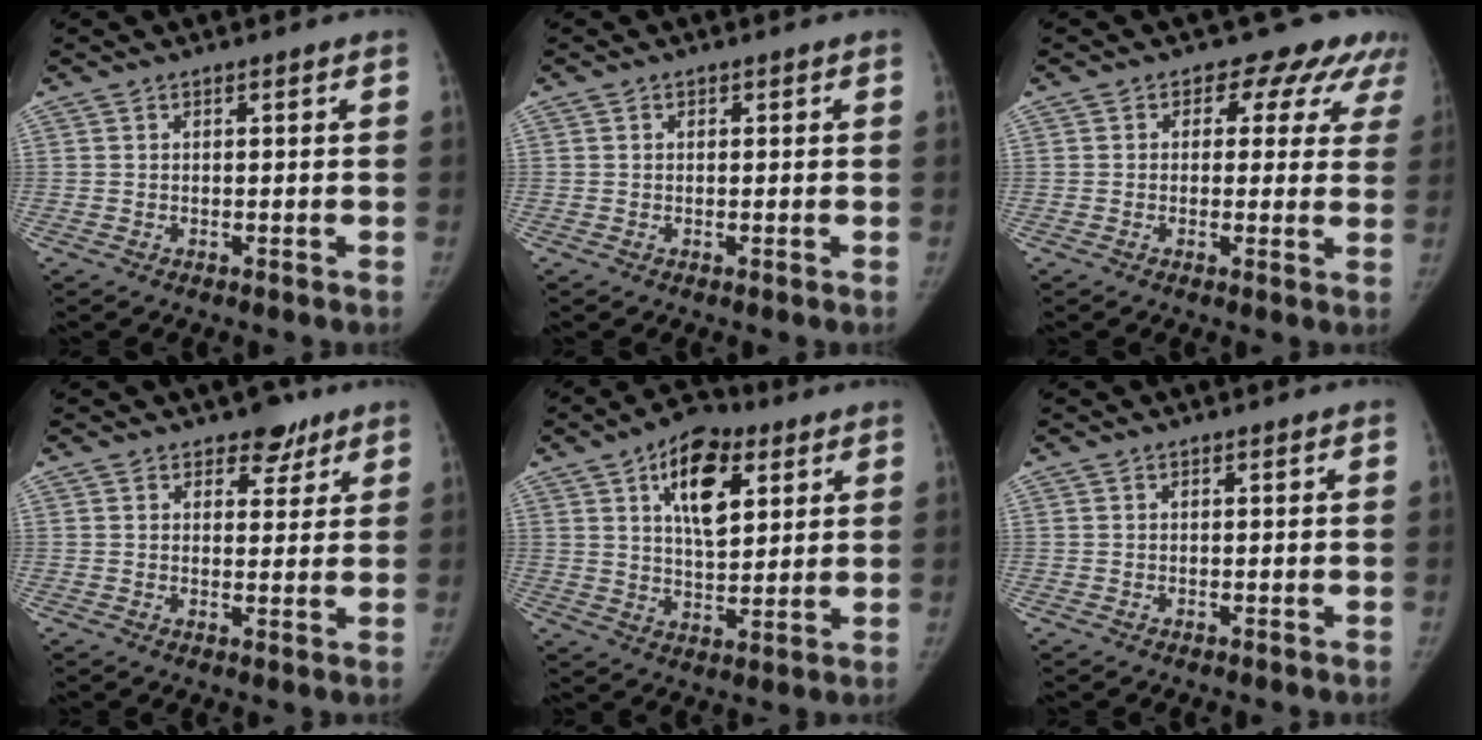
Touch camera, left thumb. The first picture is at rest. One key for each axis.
{"total": 0.7, "fx": 0.0, "fy": 0.6, "fz": 0.2, "tx": 0.003, "ty": 0.002, "tz": -0.002}
{"total": 9.6, "fx": 5.3, "fy": 6.8, "fz": 4.4, "tx": 0.010, "ty": -0.006, "tz": 0.043}
{"total": 4.5, "fx": 3.1, "fy": 3.0, "fz": 1.3, "tx": 0.020, "ty": -0.014, "tz": 0.040}
{"total": 13.2, "fx": 5.4, "fy": 7.1, "fz": 9.6, "tx": -0.120, "ty": -0.015, "tz": 0.085}
{"total": 0.0}